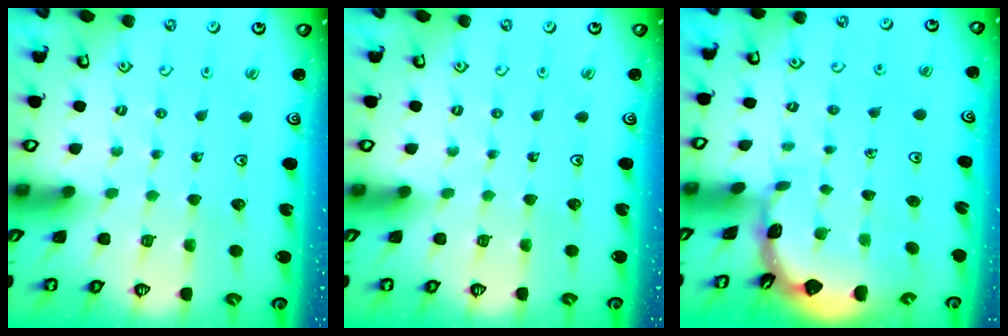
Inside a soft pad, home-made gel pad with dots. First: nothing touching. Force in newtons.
{"total": 0.0}
{"total": 1.7, "press": 1.7, "slide": 0.1}